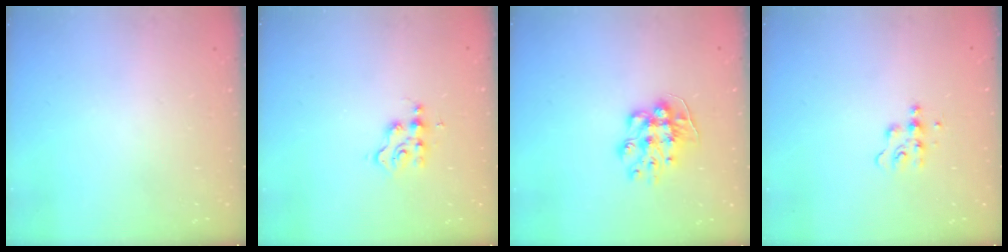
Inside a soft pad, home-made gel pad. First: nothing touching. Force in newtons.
{"total": 2.6, "press": 2.5, "slide": 0.7}
{"total": 11.3, "press": 11.3, "slide": 0.7}
{"total": 7.2, "press": 7.2, "slide": 0.8}